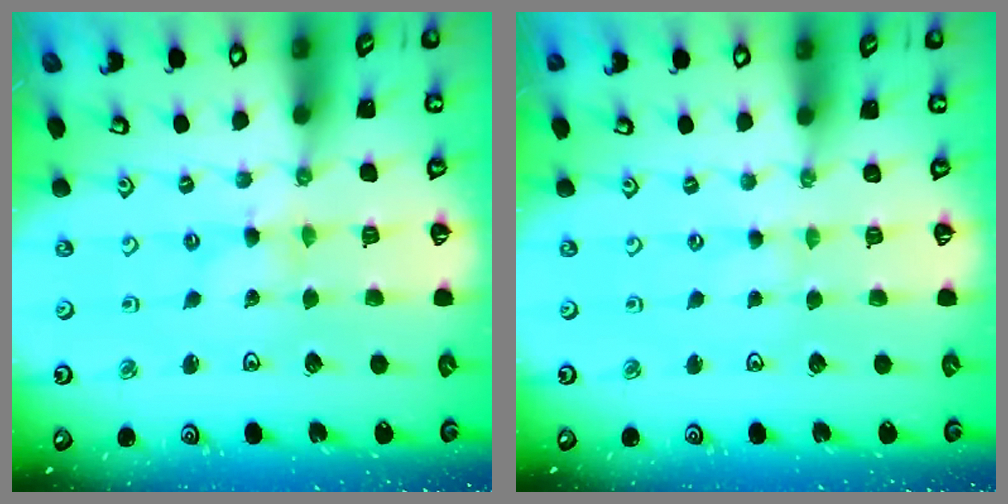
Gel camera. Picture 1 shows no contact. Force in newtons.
{"total": 0.5, "press": 0.5, "slide": 0.1}